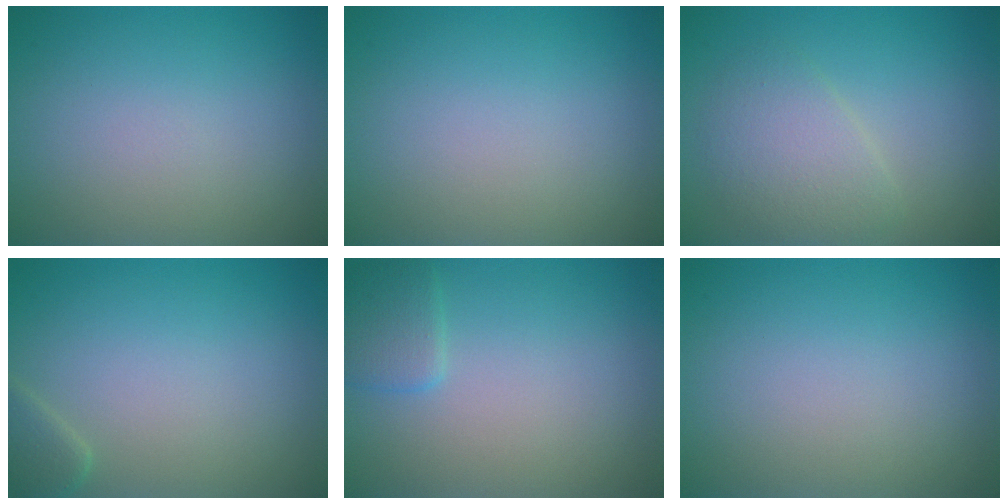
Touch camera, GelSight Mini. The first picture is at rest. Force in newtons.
{"total": 0.0}
{"total": 3.2, "press": 3.2, "slide": 0.0}
{"total": 1.7, "press": 1.7, "slide": 0.2}
{"total": 1.8, "press": 1.8, "slide": 0.1}
{"total": 0.0}